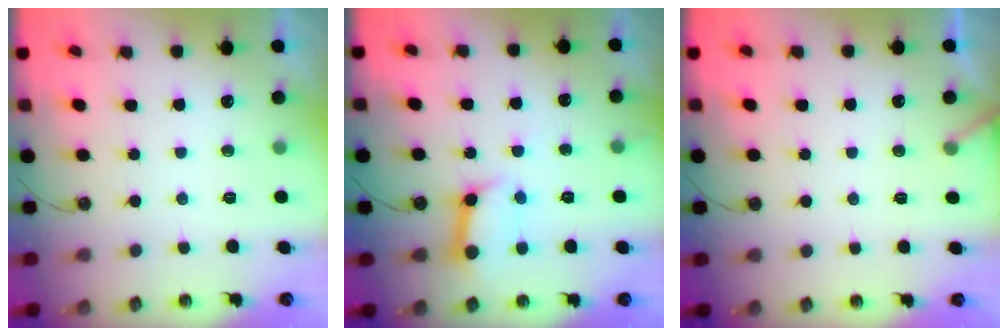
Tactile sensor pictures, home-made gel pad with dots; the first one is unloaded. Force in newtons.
{"total": 10.8, "press": 10.8, "slide": 1.3}
{"total": 3.2, "press": 3.2, "slide": 0.2}